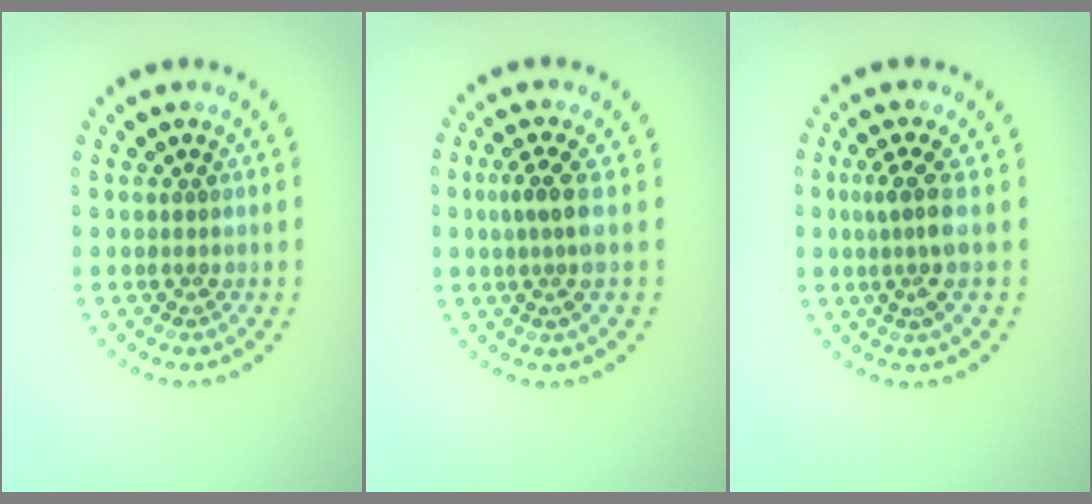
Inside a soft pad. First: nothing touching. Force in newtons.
{"total": 2.7, "press": 2.0, "slide": 1.8}
{"total": 2.7, "press": 2.0, "slide": 1.8}